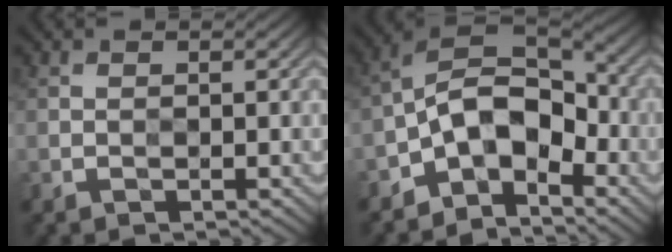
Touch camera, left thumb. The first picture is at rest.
{"total": 9.6, "force": [-4.6, 5.3, 6.5], "torque": [-0.106, 0.007, -0.106]}